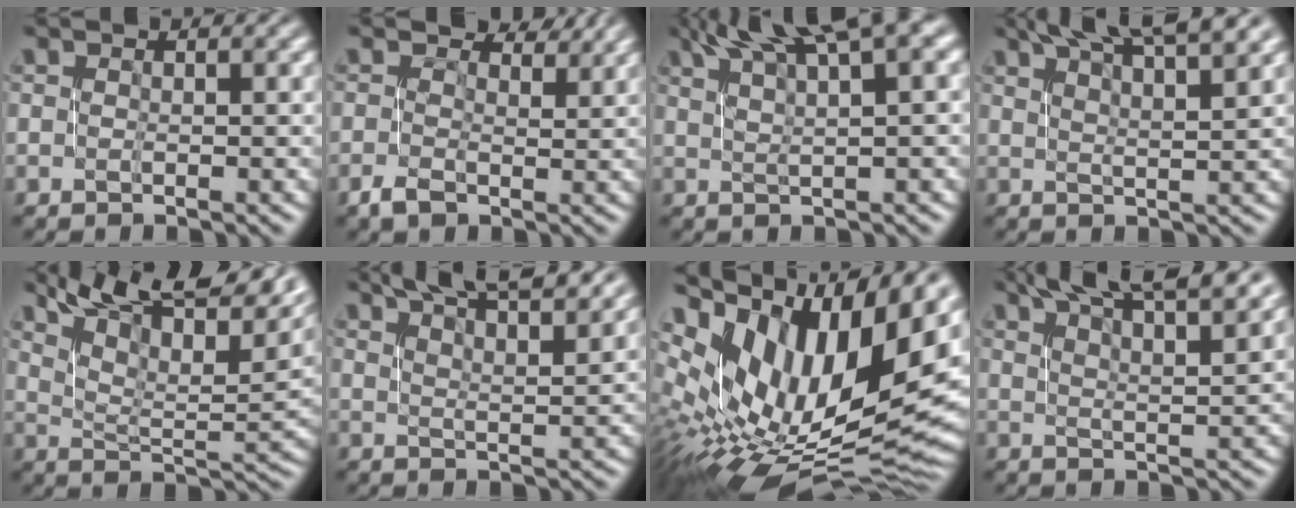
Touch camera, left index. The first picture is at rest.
{"total": 3.2, "force": [0.8, 2.4, 2.1], "torque": [-0.036, 0.005, 0.006]}
{"total": 8.3, "force": [5.0, 1.6, 6.4], "torque": [-0.075, 0.028, 0.081]}
{"total": 9.2, "force": [6.9, 1.8, 5.9], "torque": [-0.062, 0.025, 0.074]}
{"total": 13.7, "force": [9.0, 4.3, 9.3], "torque": [-0.146, 0.046, 0.140]}
{"total": 9.9, "force": [7.8, 2.2, 5.7], "torque": [-0.055, 0.019, 0.081]}
{"total": 17.2, "force": [7.1, 8.7, 13.0], "torque": [-0.222, 0.031, 0.130]}
{"total": 11.4, "force": [8.6, 2.6, 7.1], "torque": [-0.083, 0.028, 0.091]}